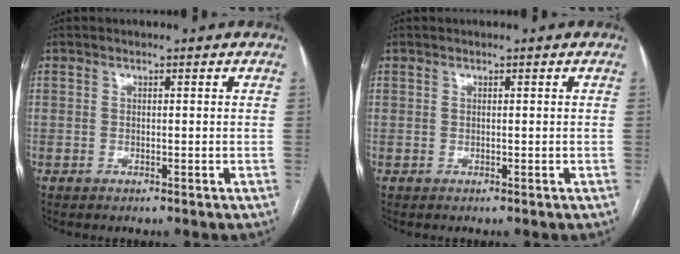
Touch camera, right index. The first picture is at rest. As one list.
[{"total": 0.0}]